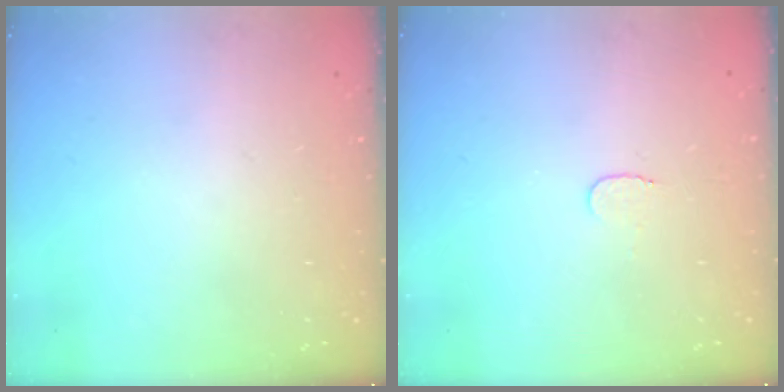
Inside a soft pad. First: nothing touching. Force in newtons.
{"total": 3.5, "press": 3.5, "slide": 0.4}